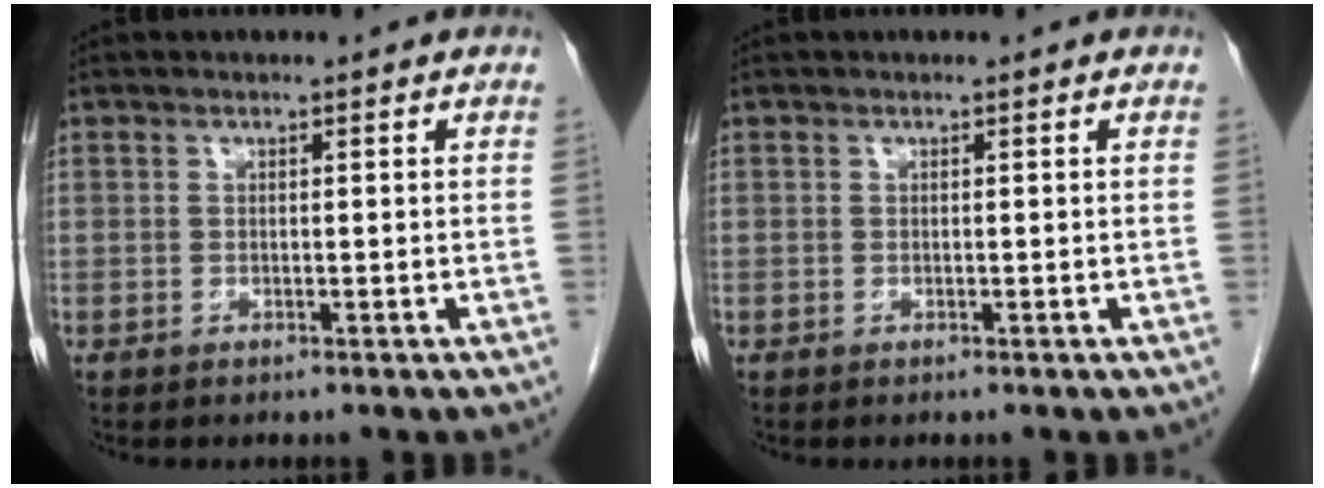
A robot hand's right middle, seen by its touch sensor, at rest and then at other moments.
{"total": 0.0}